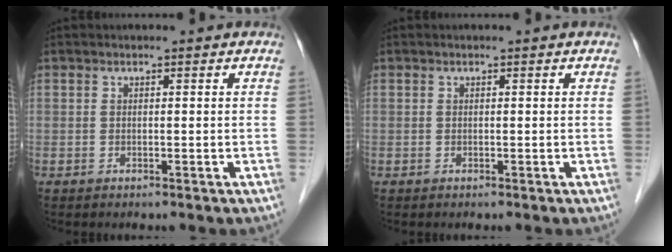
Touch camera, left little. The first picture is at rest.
{"total": 0.0}